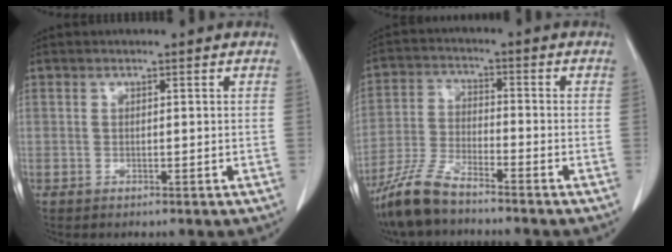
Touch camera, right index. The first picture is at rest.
{"total": 8.6, "force": [-7.1, 1.6, 4.6], "torque": [-0.102, -0.022, -0.141]}